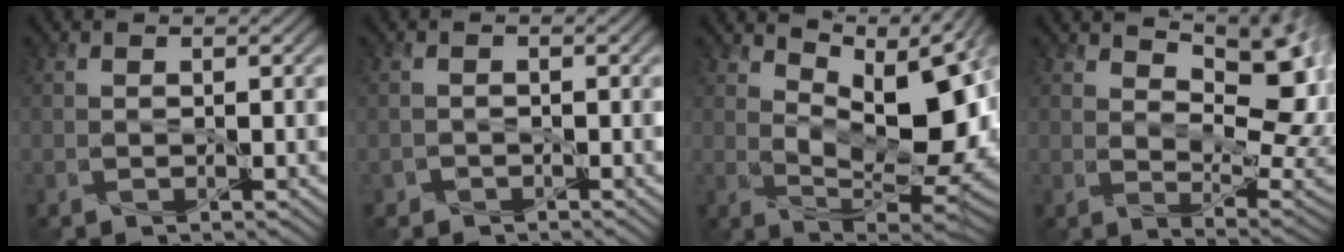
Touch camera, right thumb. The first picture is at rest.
{"total": 1.1, "force": [-0.8, 0.8, -0.1], "torque": [0.008, 0.000, -0.018]}
{"total": 13.0, "force": [5.1, 5.7, 10.5], "torque": [-0.173, 0.001, 0.091]}
{"total": 14.1, "force": [6.6, 6.3, 10.8], "torque": [-0.162, 0.006, 0.099]}